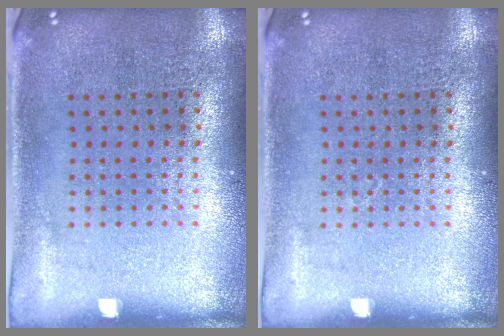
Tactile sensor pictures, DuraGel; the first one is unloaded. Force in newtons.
{"total": 0.0}